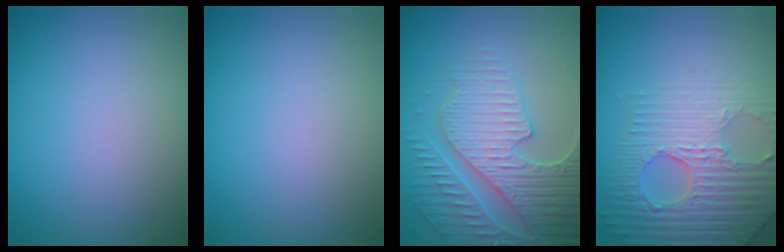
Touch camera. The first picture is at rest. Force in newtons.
{"total": 0.0}
{"total": 6.7, "press": 5.5, "slide": 3.9}
{"total": 7.0, "press": 5.2, "slide": 4.7}